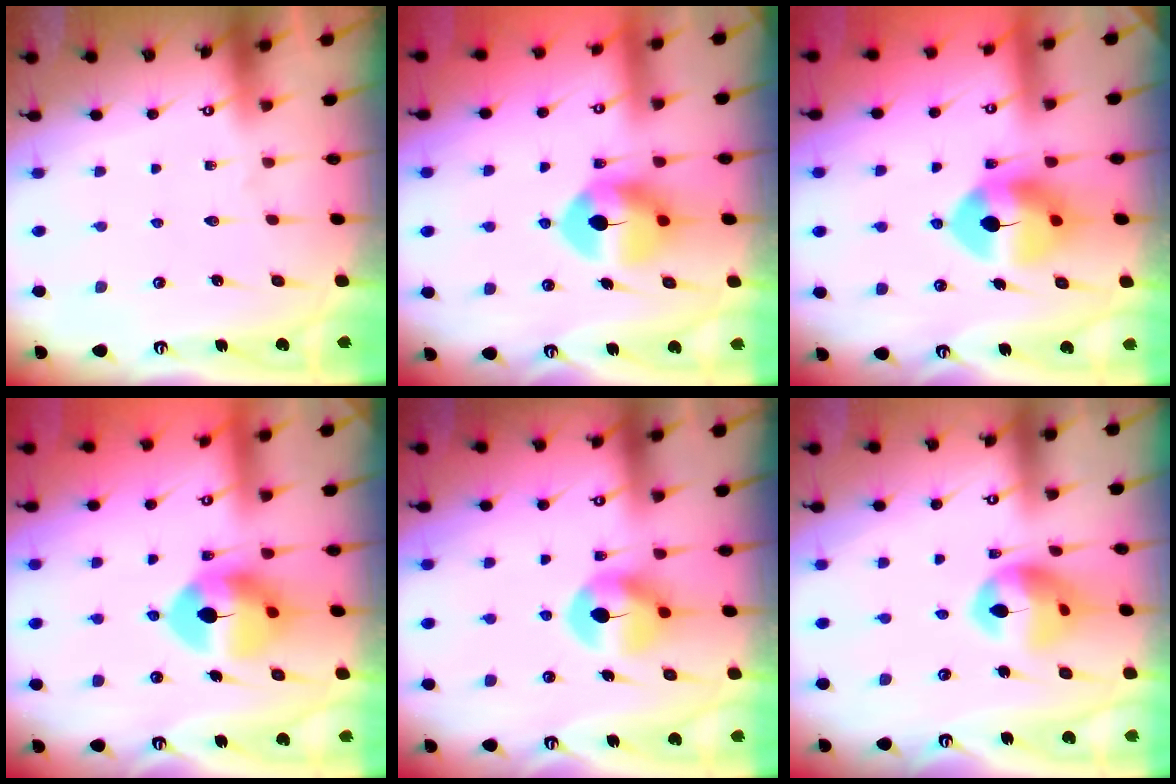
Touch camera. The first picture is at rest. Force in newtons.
{"total": 8.5, "press": 8.3, "slide": 1.4}
{"total": 10.2, "press": 10.0, "slide": 1.6}
{"total": 9.7, "press": 9.7, "slide": 1.2}
{"total": 8.0, "press": 8.0, "slide": 0.4}
{"total": 12.9, "press": 12.8, "slide": 1.3}